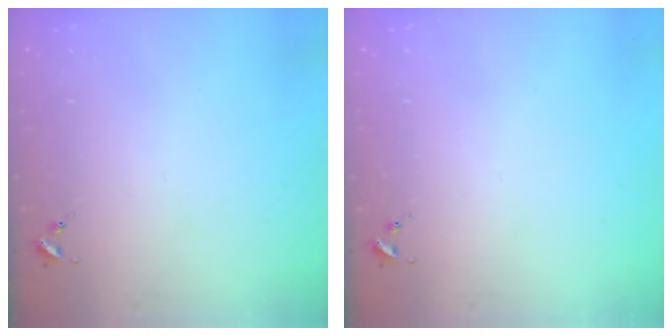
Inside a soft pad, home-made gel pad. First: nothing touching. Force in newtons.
{"total": 0.0}